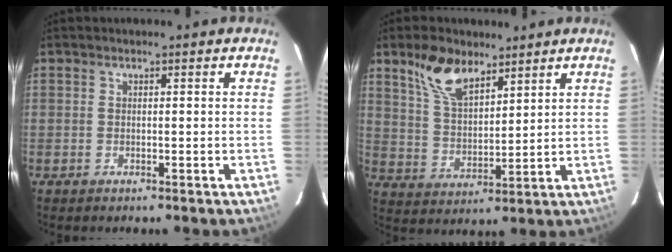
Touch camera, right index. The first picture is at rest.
{"total": 10.0, "force": [6.7, 4.8, 5.6], "torque": [-0.105, 0.012, 0.134]}